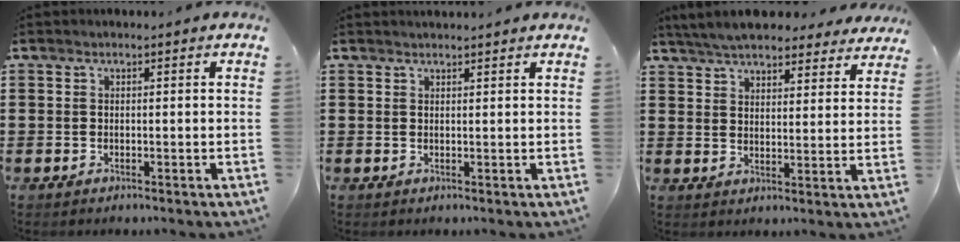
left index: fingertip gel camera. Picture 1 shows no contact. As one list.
[{"total": 1.0, "force": [1.0, 0.0, 0.1], "torque": [-0.004, -0.001, 0.020]}, {"total": 6.4, "force": [6.0, 0.9, 1.9], "torque": [-0.059, -0.017, 0.111]}]